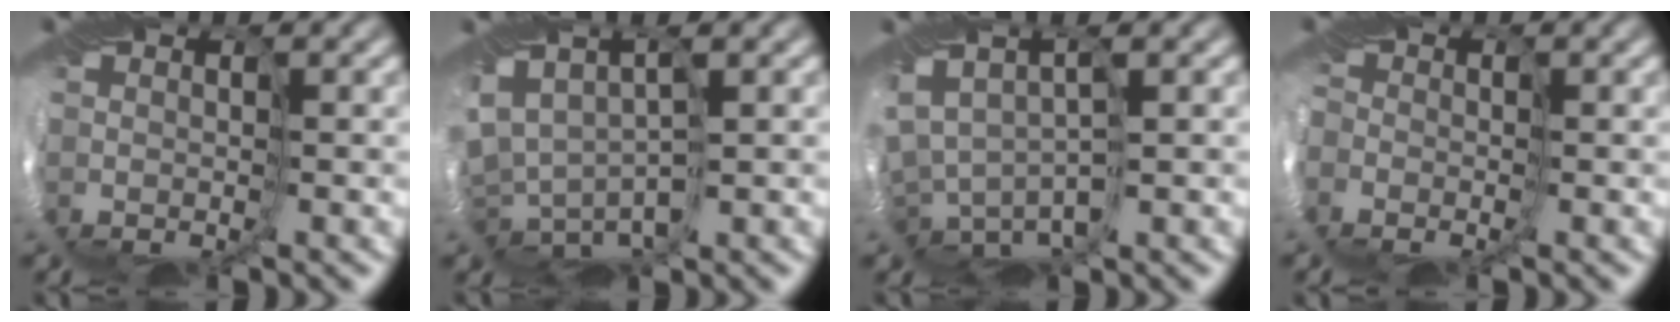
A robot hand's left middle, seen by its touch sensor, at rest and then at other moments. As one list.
[{"total": 3.9, "force": [0.1, 2.6, 2.9], "torque": [-0.078, 0.013, 0.031]}, {"total": 3.5, "force": [0.1, 2.0, 2.8], "torque": [-0.076, 0.007, 0.027]}, {"total": 4.4, "force": [-0.9, 3.4, 2.6], "torque": [-0.031, 0.015, -0.037]}]